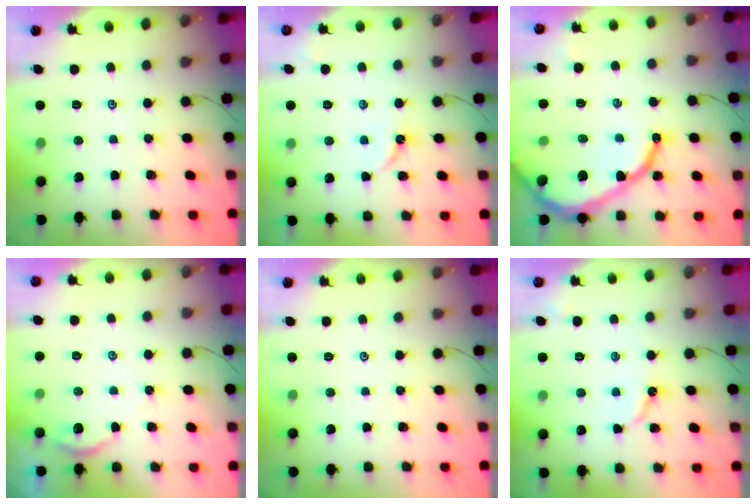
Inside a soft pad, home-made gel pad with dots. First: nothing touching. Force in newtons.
{"total": 3.3, "press": 3.3, "slide": 0.5}
{"total": 17.2, "press": 17.1, "slide": 1.5}
{"total": 2.8, "press": 2.8, "slide": 0.4}
{"total": 0.0}
{"total": 5.1, "press": 5.1, "slide": 0.5}